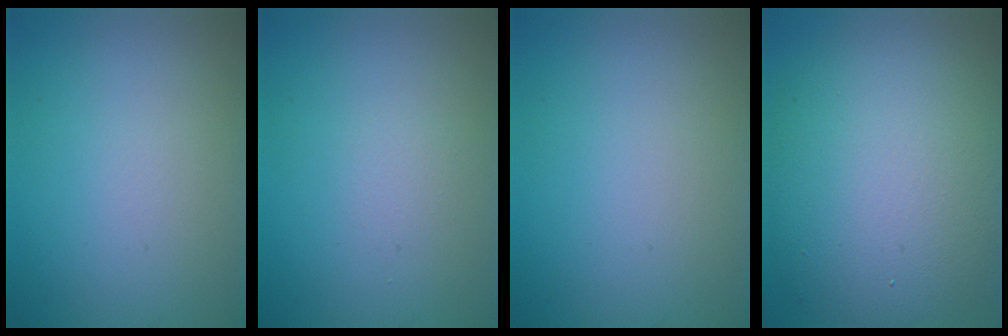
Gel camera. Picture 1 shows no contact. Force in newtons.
{"total": 0.6, "press": 0.6, "slide": 0.1}
{"total": 0.0}
{"total": 11.9, "press": 11.9, "slide": 1.0}